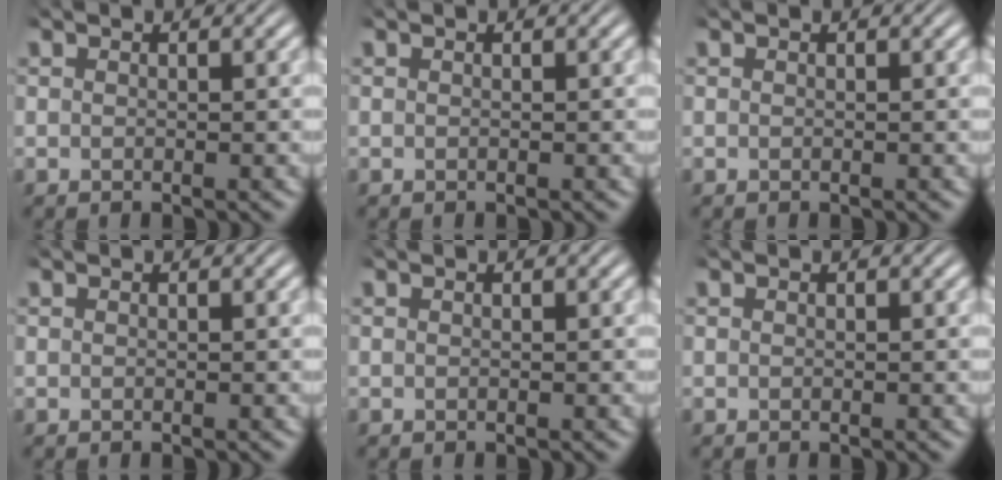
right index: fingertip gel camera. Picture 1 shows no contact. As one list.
[{"total": 0.0}, {"total": 0.0}, {"total": 0.0}, {"total": 0.0}, {"total": 0.0}]